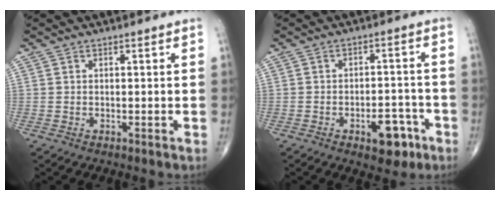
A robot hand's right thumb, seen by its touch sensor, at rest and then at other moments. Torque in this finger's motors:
{"motor_torque": [1.32, 0.96, 0.47, -0.77, 0.01]}